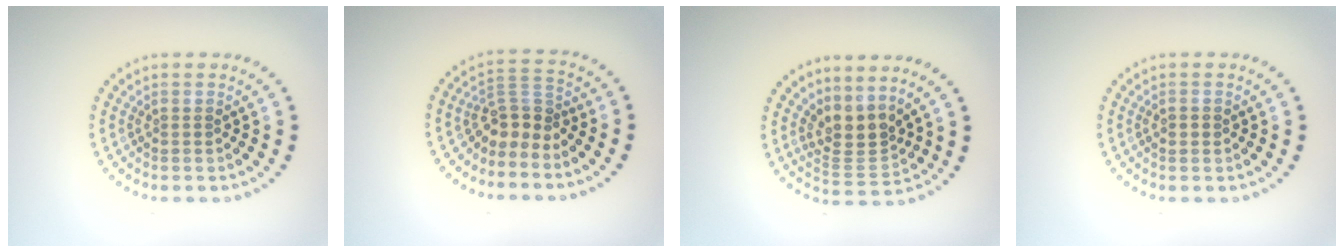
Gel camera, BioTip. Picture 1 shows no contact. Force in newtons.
{"total": 3.0, "press": 2.2, "slide": 2.0}
{"total": 3.2, "press": 2.4, "slide": 2.2}
{"total": 1.1, "press": 1.1, "slide": 0.0}